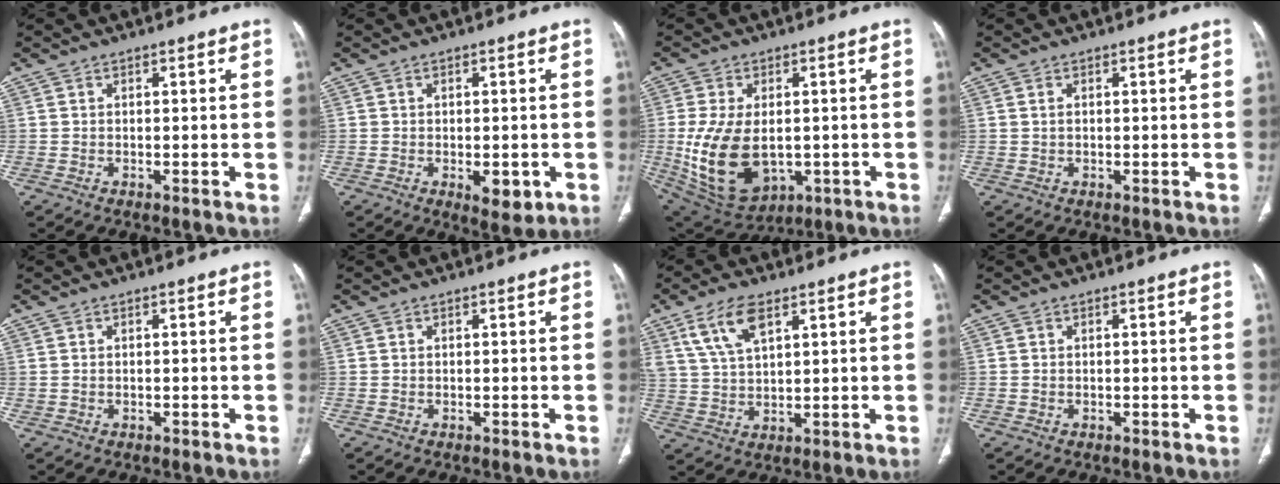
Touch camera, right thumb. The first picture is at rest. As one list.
[{"total": 5.3, "force": [-1.6, 2.6, 4.3], "torque": [-0.048, -0.004, -0.011]}, {"total": 16.4, "force": [-1.9, 10.2, 12.7], "torque": [-0.239, -0.011, -0.002]}, {"total": 0.7, "force": [0.2, 0.5, 0.5], "torque": [-0.015, 0.003, 0.006]}, {"total": 0.0}, {"total": 0.0}, {"total": 8.8, "force": [4.7, 3.9, 6.3], "torque": [-0.124, -0.013, 0.100]}, {"total": 0.0}]